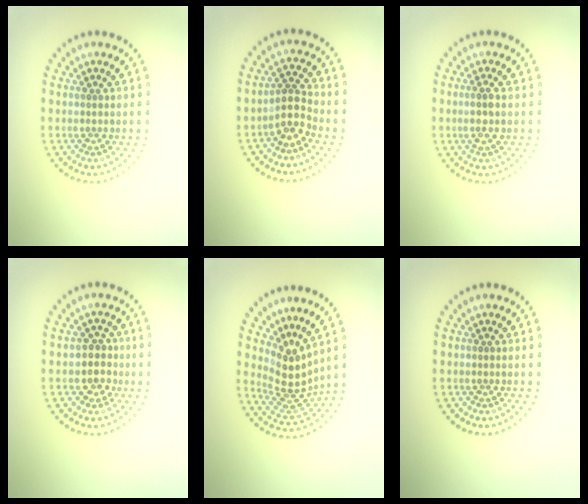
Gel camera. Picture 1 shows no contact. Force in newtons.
{"total": 2.7, "press": 2.1, "slide": 1.8}
{"total": 1.3, "press": 1.1, "slide": 0.7}
{"total": 2.4, "press": 2.1, "slide": 1.1}
{"total": 3.9, "press": 2.8, "slide": 2.7}
{"total": 0.0}